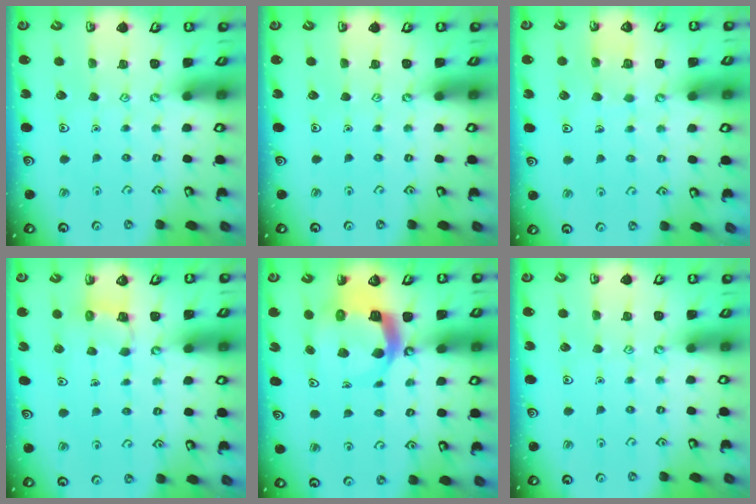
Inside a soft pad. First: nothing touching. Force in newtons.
{"total": 0.0}
{"total": 4.8, "press": 4.8, "slide": 0.3}
{"total": 3.1, "press": 3.1, "slide": 0.6}
{"total": 8.7, "press": 8.6, "slide": 1.2}
{"total": 0.0}